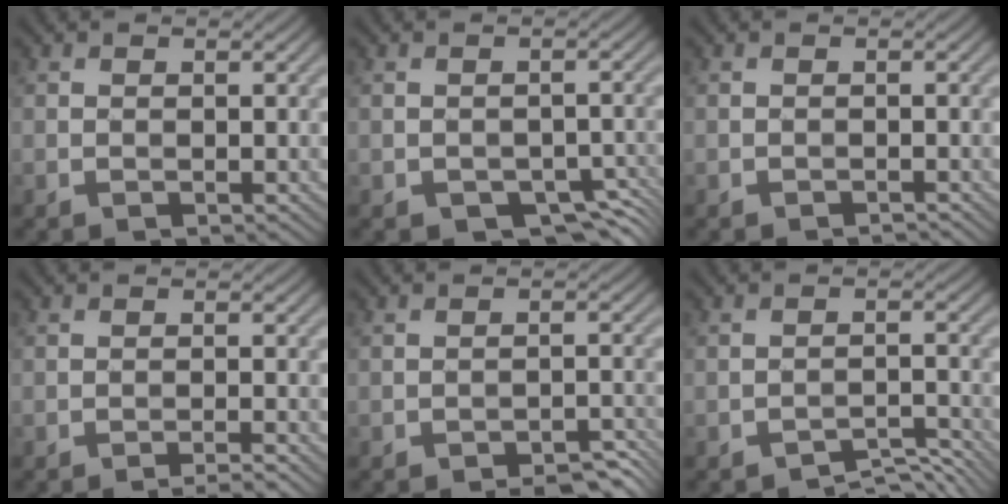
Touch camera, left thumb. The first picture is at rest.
{"total": 3.2, "force": [-2.3, 1.6, 1.5], "torque": [-0.027, -0.009, -0.031]}
{"total": 0.6, "force": [-0.5, -0.2, -0.3], "torque": [0.007, 0.001, -0.012]}
{"total": 1.4, "force": [-1.2, -0.5, 0.6], "torque": [-0.012, 0.007, -0.028]}
{"total": 3.8, "force": [-3.4, 0.6, 1.4], "torque": [-0.026, 0.015, -0.044]}
{"total": 3.3, "force": [-3.3, -0.2, 0.1], "torque": [0.005, 0.010, -0.055]}